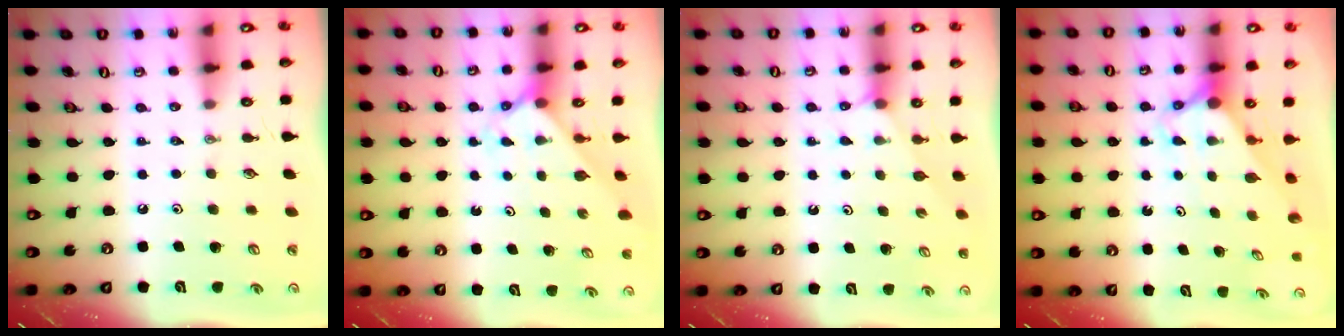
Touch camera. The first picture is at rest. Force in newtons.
{"total": 2.3, "press": 2.3, "slide": 0.2}
{"total": 2.6, "press": 2.5, "slide": 0.5}
{"total": 2.7, "press": 2.7, "slide": 0.0}